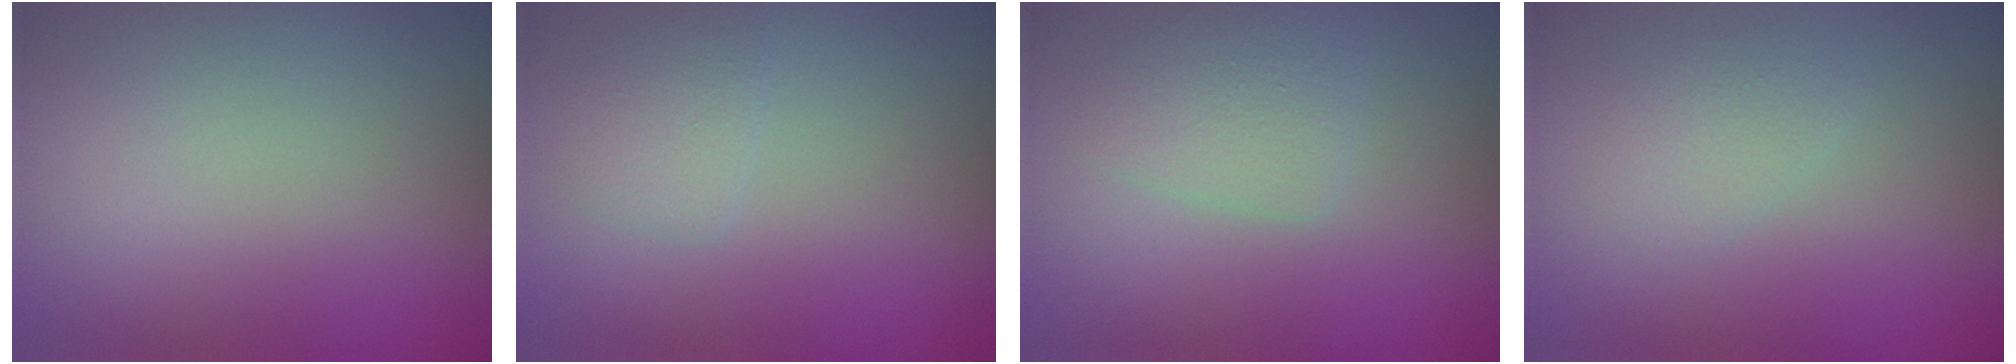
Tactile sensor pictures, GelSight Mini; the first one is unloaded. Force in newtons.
{"total": 1.7, "press": 1.7, "slide": 0.0}
{"total": 2.5, "press": 2.5, "slide": 0.0}
{"total": 1.6, "press": 1.6, "slide": 0.0}